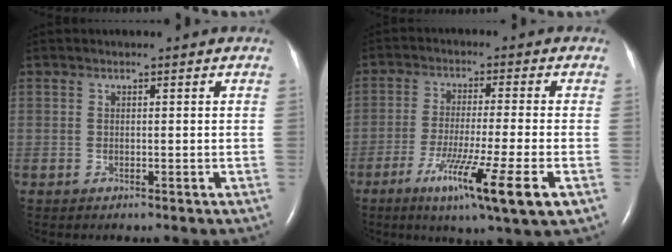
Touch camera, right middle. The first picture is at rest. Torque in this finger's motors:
{"motor_torque": [1.45, -0.69, 0.31, 0.18]}